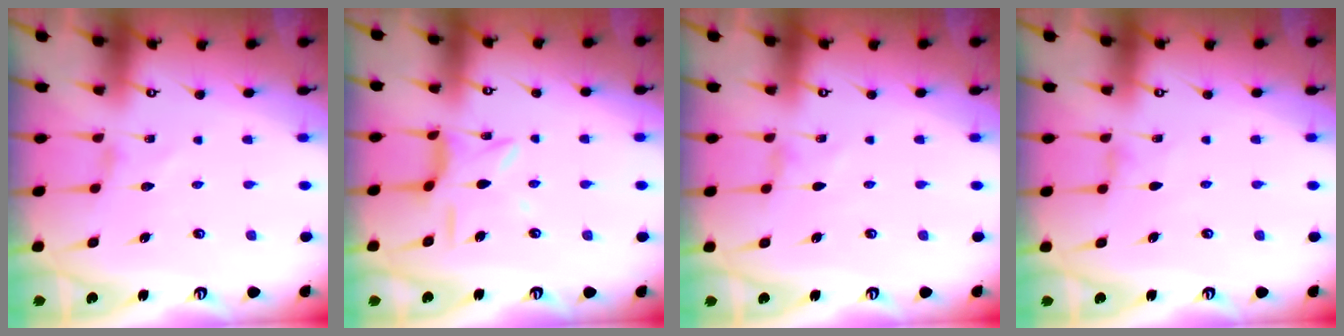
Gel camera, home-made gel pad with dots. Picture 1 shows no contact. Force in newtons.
{"total": 7.0, "press": 7.0, "slide": 0.4}
{"total": 0.0}
{"total": 0.8, "press": 0.7, "slide": 0.4}